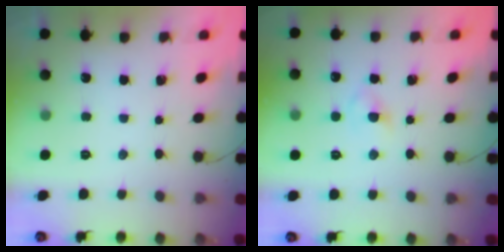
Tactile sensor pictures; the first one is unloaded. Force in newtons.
{"total": 2.9, "press": 2.7, "slide": 1.2}